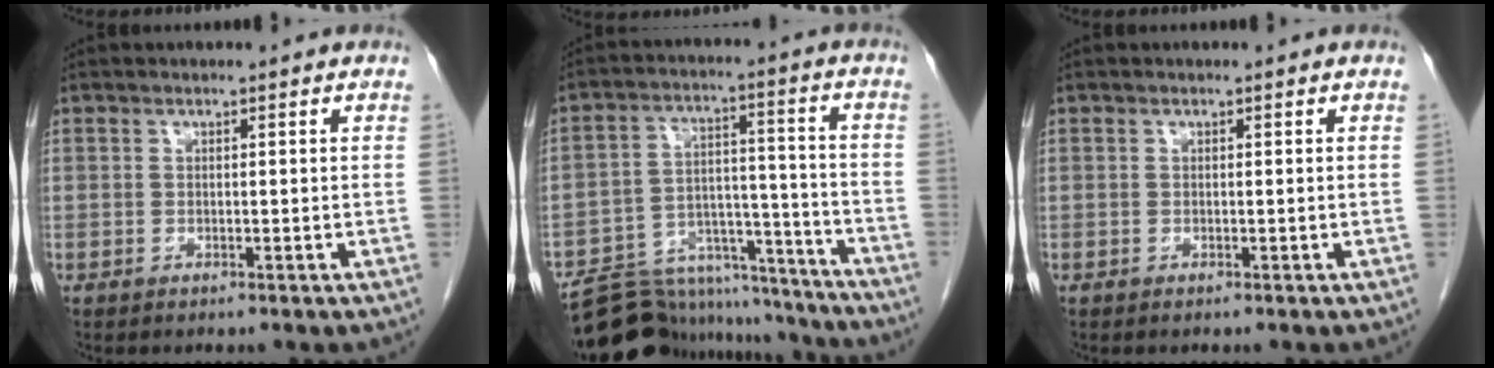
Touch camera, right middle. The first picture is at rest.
{"total": 18.2, "force": [-17.2, 4.7, 3.9], "torque": [-0.075, 0.032, -0.255]}
{"total": 0.0}